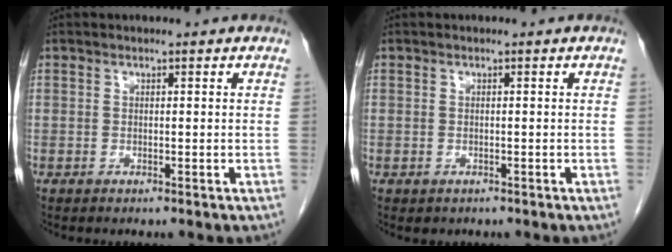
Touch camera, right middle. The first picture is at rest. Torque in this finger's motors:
{"motor_torque": [-0.03, 0.11, -0.01, 0.00]}